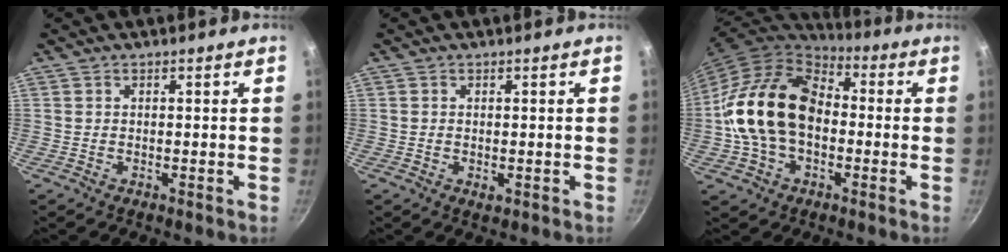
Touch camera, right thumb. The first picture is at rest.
{"total": 1.1, "force": [-0.2, 0.7, 0.9], "torque": [-0.013, -0.002, -0.002]}
{"total": 19.7, "force": [-1.2, 13.7, 14.1], "torque": [-0.236, 0.044, -0.034]}